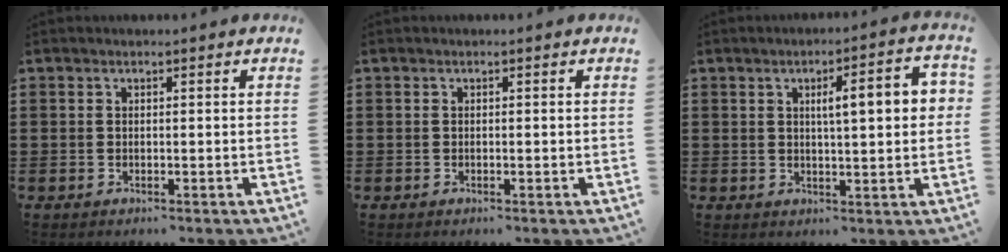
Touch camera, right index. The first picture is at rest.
{"total": 0.0}
{"total": 6.5, "force": [1.3, 1.3, 6.3], "torque": [-0.103, -0.001, 0.014]}